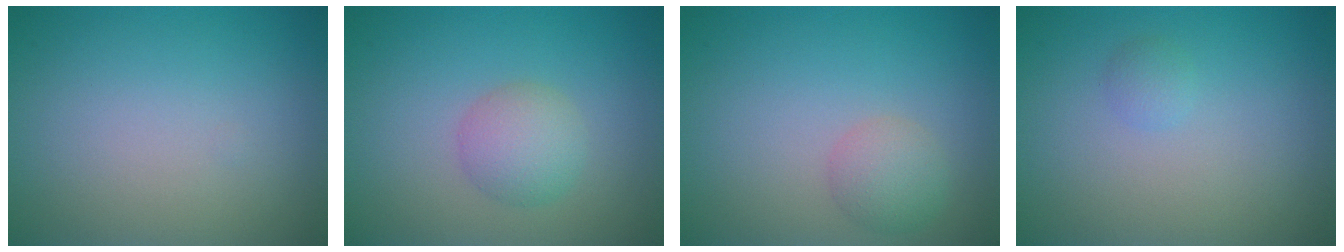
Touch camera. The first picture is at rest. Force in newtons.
{"total": 2.8, "press": 2.8, "slide": 0.1}
{"total": 2.1, "press": 2.1, "slide": 0.1}
{"total": 0.9, "press": 0.9, "slide": 0.0}